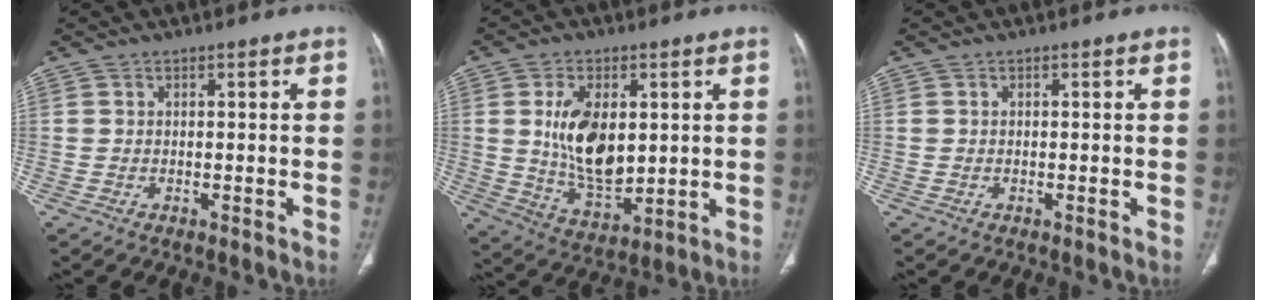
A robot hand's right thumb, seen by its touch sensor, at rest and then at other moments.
{"total": 13.6, "force": [2.1, 7.7, 11.0], "torque": [-0.176, -0.018, 0.050]}
{"total": 0.0}